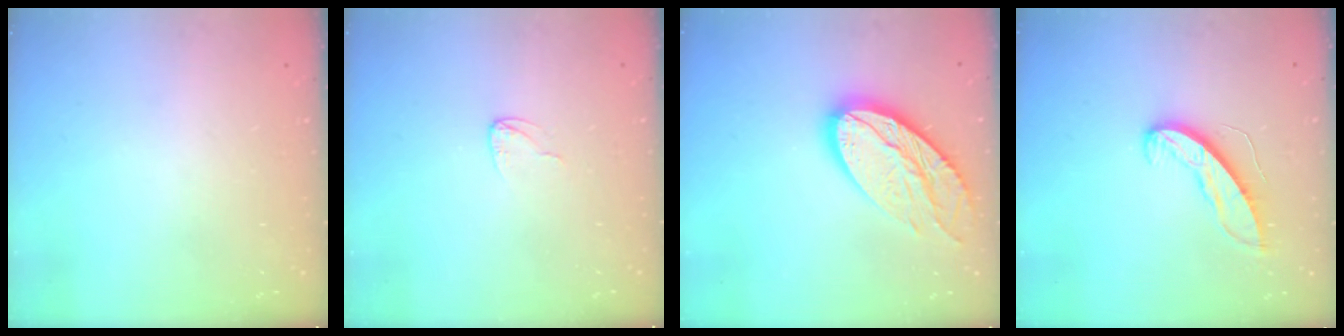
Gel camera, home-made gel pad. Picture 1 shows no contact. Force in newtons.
{"total": 3.6, "press": 3.6, "slide": 0.3}
{"total": 16.7, "press": 16.6, "slide": 1.4}
{"total": 9.0, "press": 9.0, "slide": 0.3}